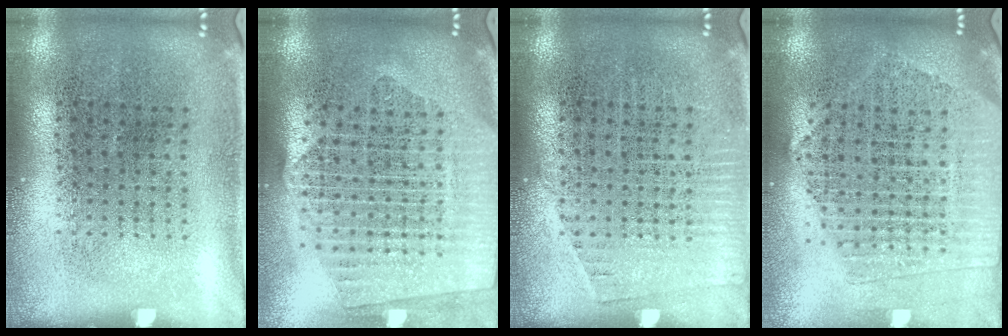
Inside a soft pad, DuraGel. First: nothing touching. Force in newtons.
{"total": 2.3, "press": 2.1, "slide": 1.1}
{"total": 1.1, "press": 1.1, "slide": 0.2}
{"total": 2.0, "press": 1.8, "slide": 0.9}